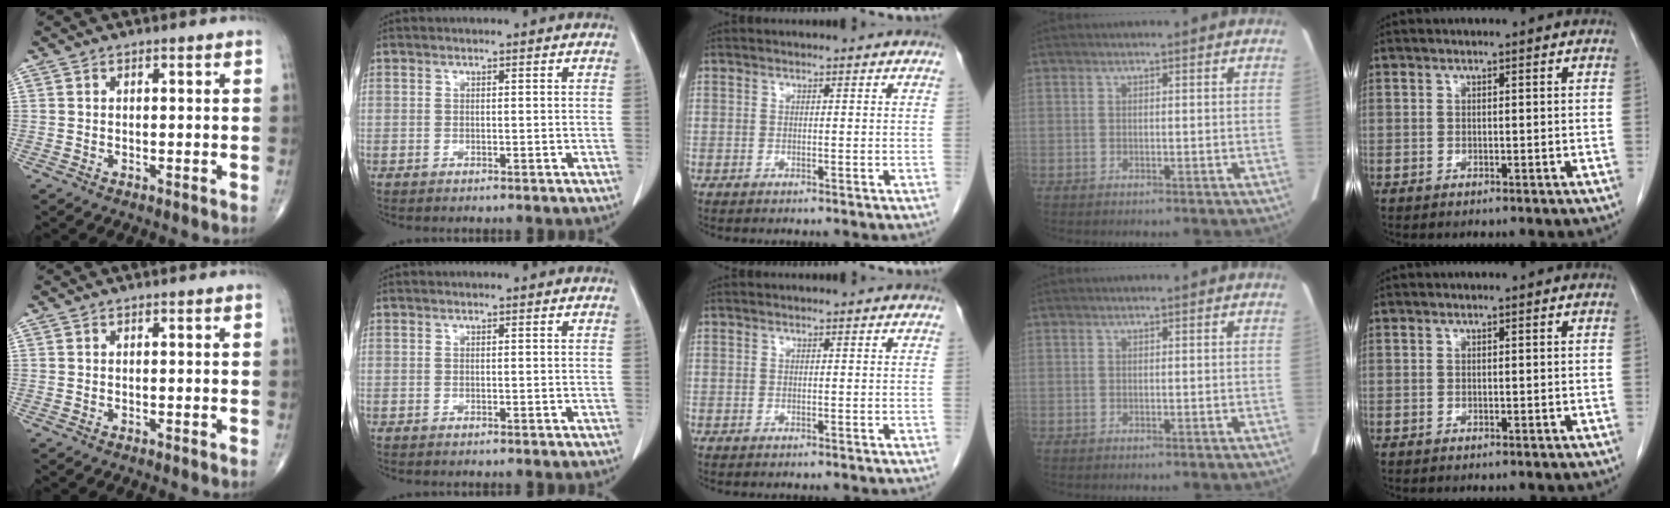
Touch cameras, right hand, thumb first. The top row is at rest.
{}